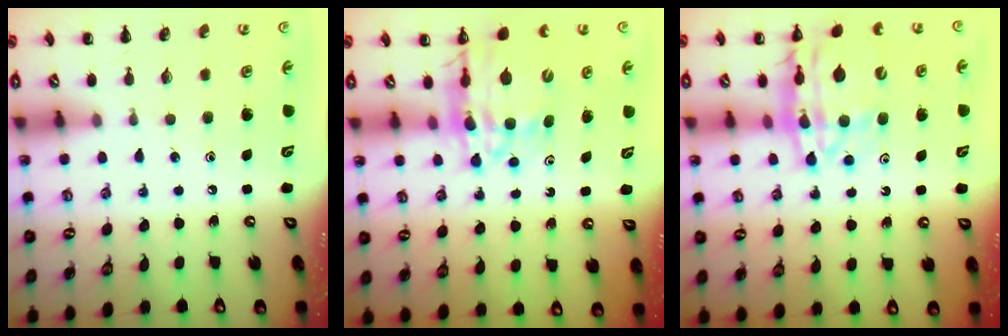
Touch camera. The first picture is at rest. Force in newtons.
{"total": 13.7, "press": 13.2, "slide": 3.8}
{"total": 17.7, "press": 17.4, "slide": 3.3}